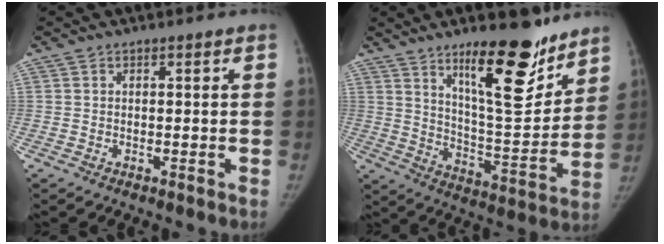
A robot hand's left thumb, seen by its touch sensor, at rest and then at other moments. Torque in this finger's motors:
{"motor_torque": [1.23, -0.49, 1.34, -1.43, 0.34]}